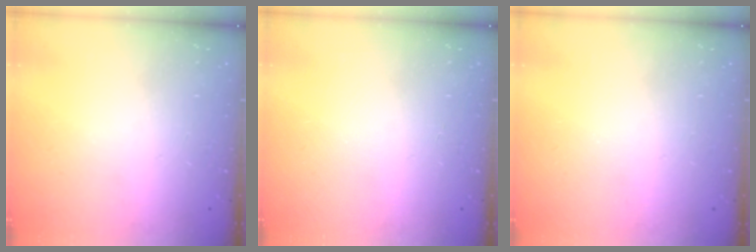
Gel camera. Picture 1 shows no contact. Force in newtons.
{"total": 0.0}
{"total": 0.0}